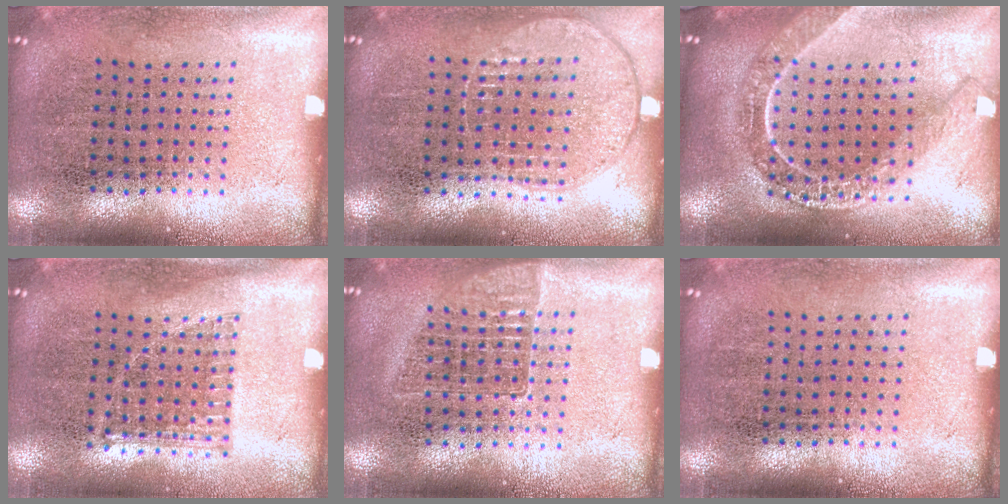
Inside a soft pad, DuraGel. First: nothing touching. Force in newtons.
{"total": 1.0, "press": 0.9, "slide": 0.4}
{"total": 2.2, "press": 1.8, "slide": 1.2}
{"total": 0.9, "press": 0.8, "slide": 0.2}
{"total": 1.0, "press": 0.9, "slide": 0.4}
{"total": 0.0}